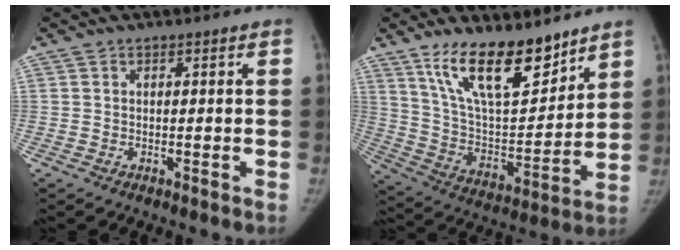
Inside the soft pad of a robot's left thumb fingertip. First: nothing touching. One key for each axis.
{"total": 18.8, "fx": 13.2, "fy": 7.0, "fz": 11.3, "tx": -0.150, "ty": -0.085, "tz": 0.241}